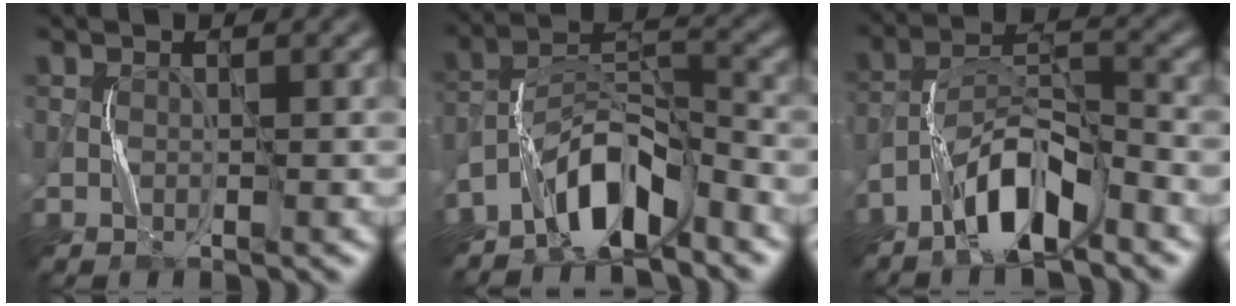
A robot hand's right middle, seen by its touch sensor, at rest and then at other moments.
{"total": 6.7, "force": [-5.0, 2.2, 3.9], "torque": [-0.068, 0.009, -0.098]}
{"total": 6.6, "force": [-4.6, 2.0, 4.3], "torque": [-0.081, 0.010, -0.088]}